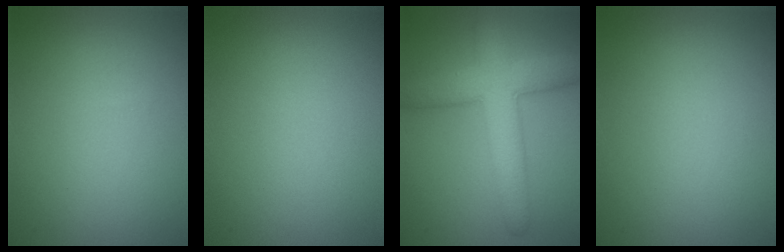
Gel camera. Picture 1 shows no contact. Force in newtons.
{"total": 0.0}
{"total": 6.9, "press": 6.9, "slide": 0.4}
{"total": 0.0}